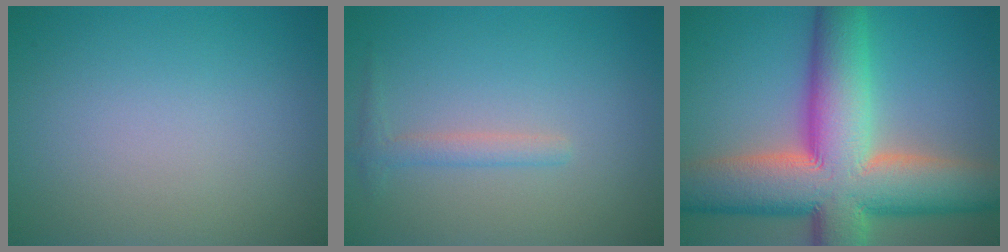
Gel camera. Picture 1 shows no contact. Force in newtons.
{"total": 1.4, "press": 1.4, "slide": 0.1}
{"total": 15.3, "press": 15.3, "slide": 0.8}